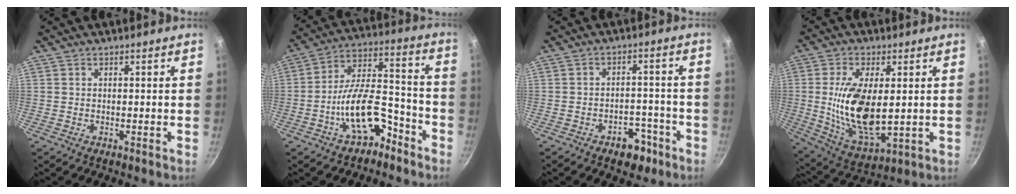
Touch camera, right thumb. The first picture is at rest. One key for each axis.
{"total": 13.6, "fx": -6.9, "fy": 6.9, "fz": 9.5, "tx": -0.159, "ty": 0.079, "tz": -0.118}
{"total": 6.5, "fx": -4.0, "fy": 3.9, "fz": 3.3, "tx": -0.023, "ty": 0.036, "tz": -0.056}
{"total": 15.6, "fx": 0.7, "fy": 7.5, "fz": 13.7, "tx": -0.249, "ty": -0.021, "tz": 0.027}